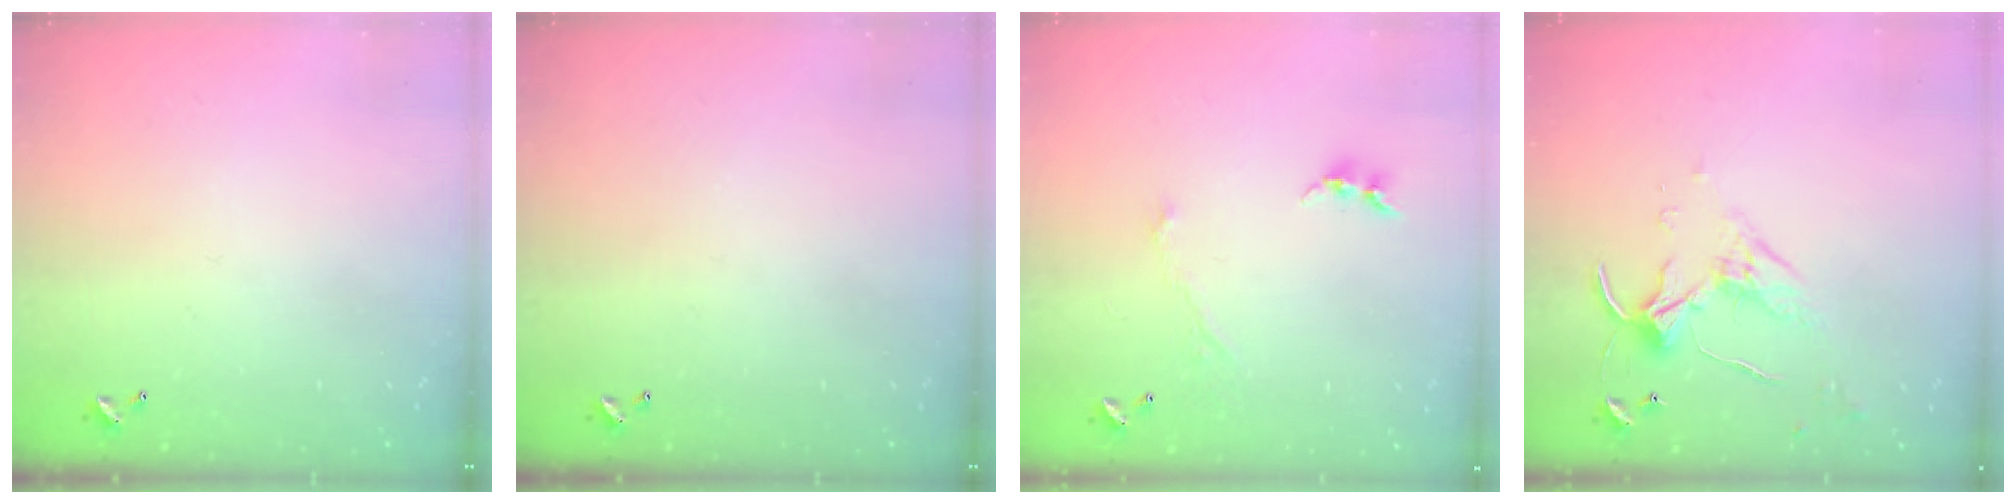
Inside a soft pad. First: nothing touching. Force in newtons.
{"total": 0.0}
{"total": 1.1, "press": 1.0, "slide": 0.6}
{"total": 4.6, "press": 4.5, "slide": 0.7}